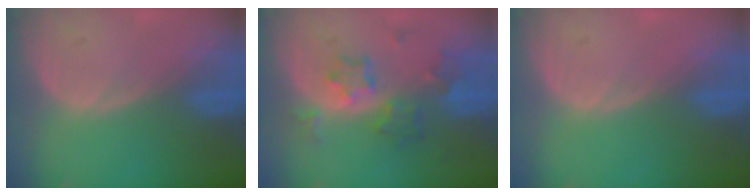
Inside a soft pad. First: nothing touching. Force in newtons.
{"total": 7.3, "press": 6.5, "slide": 3.3}
{"total": 0.0}